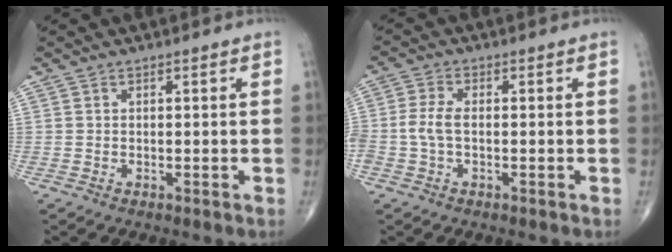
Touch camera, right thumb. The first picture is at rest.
{"total": 4.0, "force": [-0.7, 2.2, 3.3], "torque": [-0.084, 0.012, -0.017]}